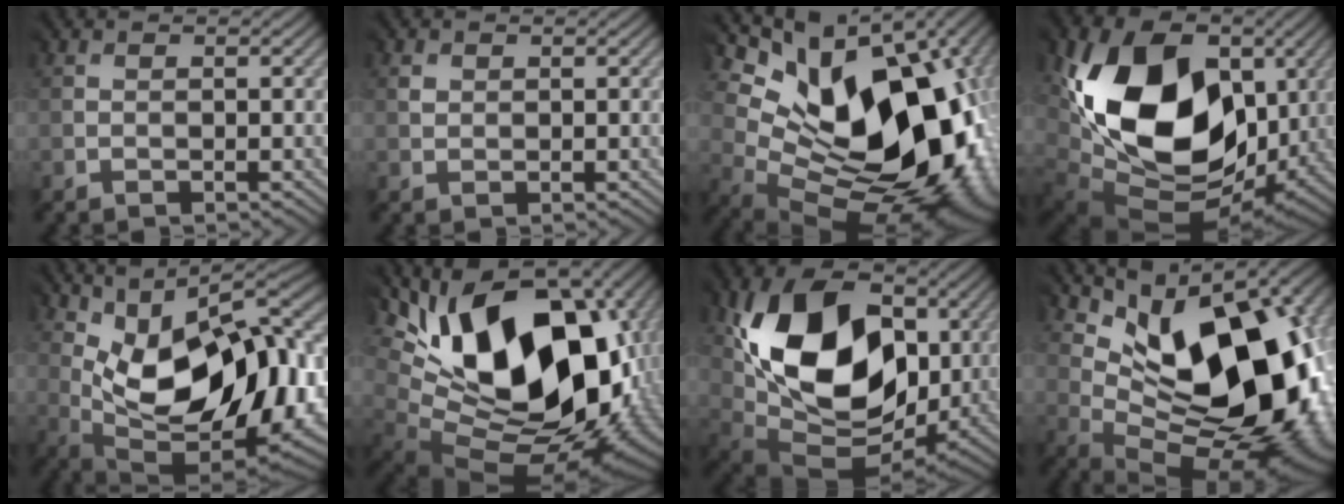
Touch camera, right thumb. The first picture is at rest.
{"total": 1.6, "force": [1.0, 1.2, -0.3], "torque": [0.010, -0.001, 0.018]}
{"total": 17.2, "force": [4.9, 11.1, 12.3], "torque": [-0.174, -0.007, 0.111]}
{"total": 17.4, "force": [3.3, 12.9, 11.1], "torque": [-0.263, -0.021, 0.081]}
{"total": 14.9, "force": [2.1, 7.0, 12.9], "torque": [-0.216, 0.008, 0.044]}
{"total": 18.7, "force": [4.2, 11.9, 13.9], "torque": [-0.238, -0.008, 0.092]}
{"total": 16.2, "force": [4.3, 11.4, 10.6], "torque": [-0.209, -0.002, 0.094]}
{"total": 15.7, "force": [5.0, 8.4, 12.3], "torque": [-0.144, 0.006, 0.088]}